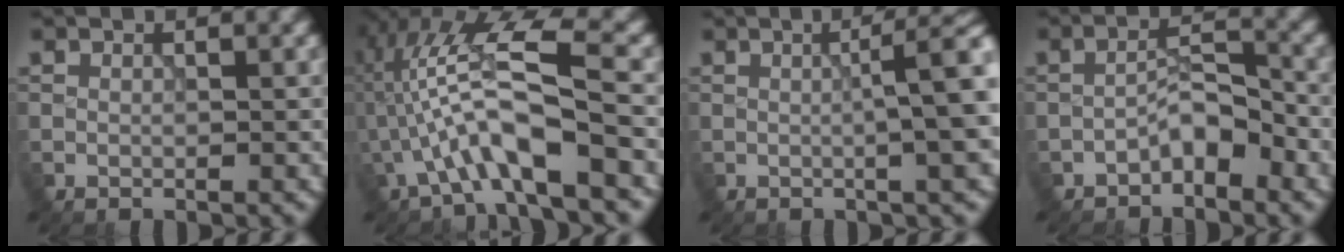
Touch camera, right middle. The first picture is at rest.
{"total": 7.4, "force": [-1.9, 1.5, 7.0], "torque": [-0.139, 0.022, -0.037]}
{"total": 7.2, "force": [0.6, 1.8, 6.9], "torque": [-0.060, 0.015, 0.002]}
{"total": 2.8, "force": [-2.0, 1.0, 1.7], "torque": [-0.023, 0.018, -0.039]}